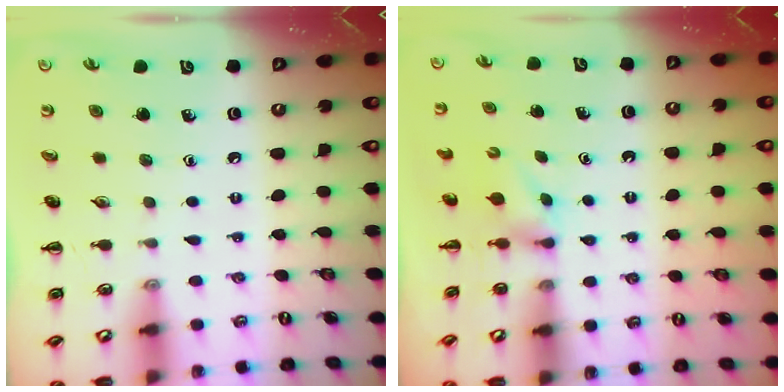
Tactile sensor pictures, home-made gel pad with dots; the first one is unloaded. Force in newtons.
{"total": 2.5, "press": 2.3, "slide": 0.9}